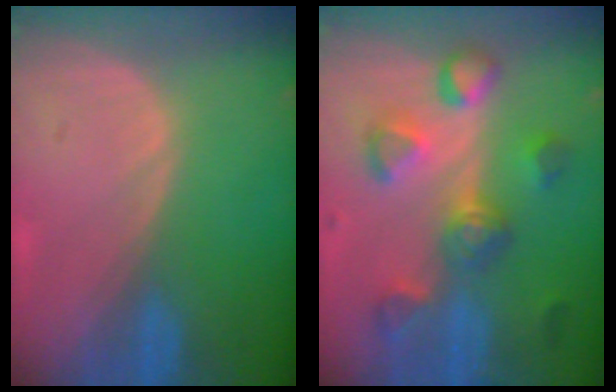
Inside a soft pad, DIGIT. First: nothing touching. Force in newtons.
{"total": 8.2, "press": 8.1, "slide": 1.2}